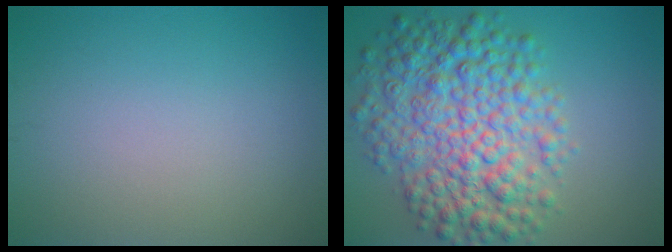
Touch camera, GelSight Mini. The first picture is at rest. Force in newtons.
{"total": 9.1, "press": 9.1, "slide": 0.1}